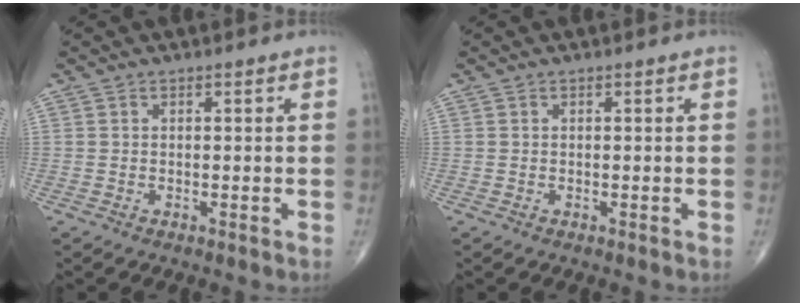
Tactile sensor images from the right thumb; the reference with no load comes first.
{"total": 0.0}